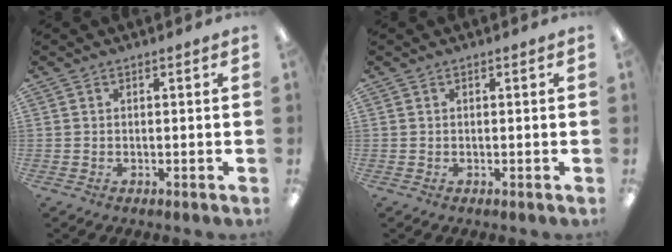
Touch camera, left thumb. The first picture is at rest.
{"total": 0.0}